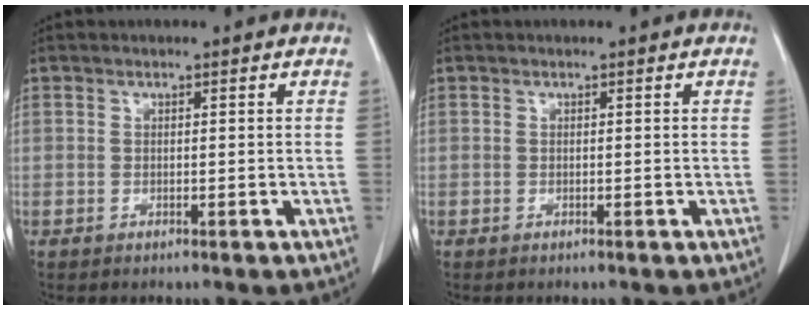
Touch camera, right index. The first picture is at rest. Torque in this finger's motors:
{"motor_torque": [0.00, 0.00, 0.00, 0.00]}